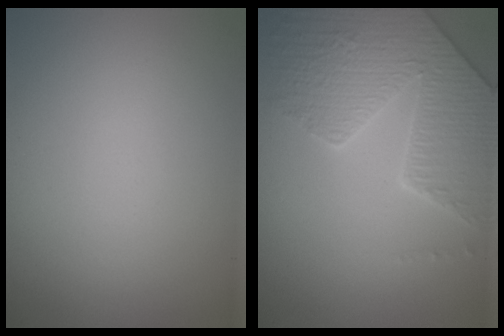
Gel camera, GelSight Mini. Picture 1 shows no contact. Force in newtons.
{"total": 5.0, "press": 4.8, "slide": 1.3}